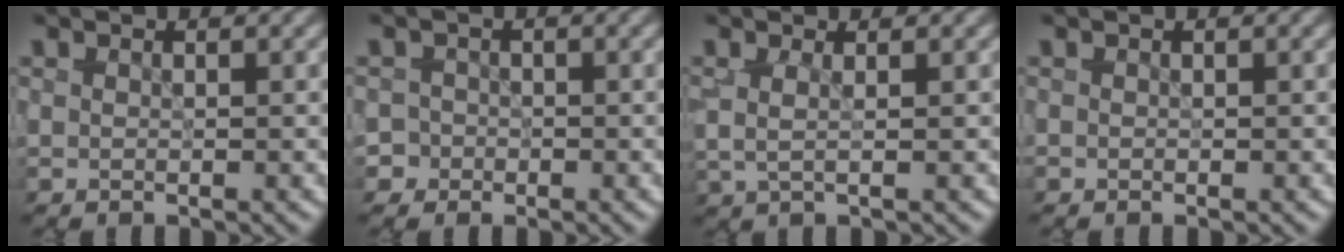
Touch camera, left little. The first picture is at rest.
{"total": 2.5, "force": [-1.4, 2.1, -0.1], "torque": [0.025, 0.002, -0.027]}
{"total": 1.3, "force": [0.4, 0.4, 1.2], "torque": [-0.022, -0.003, 0.004]}
{"total": 0.0}